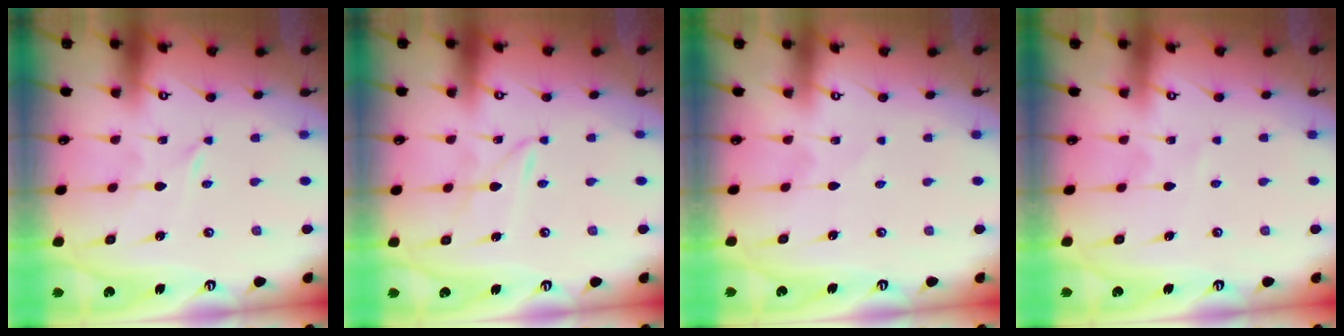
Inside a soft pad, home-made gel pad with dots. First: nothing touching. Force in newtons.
{"total": 2.3, "press": 2.3, "slide": 0.3}
{"total": 2.1, "press": 2.1, "slide": 0.3}
{"total": 2.7, "press": 2.7, "slide": 0.3}